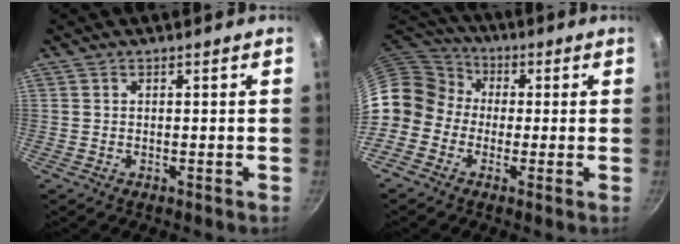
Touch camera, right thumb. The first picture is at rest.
{"total": 12.1, "force": [-0.8, 10.9, 5.2], "torque": [-0.074, 0.042, -0.041]}